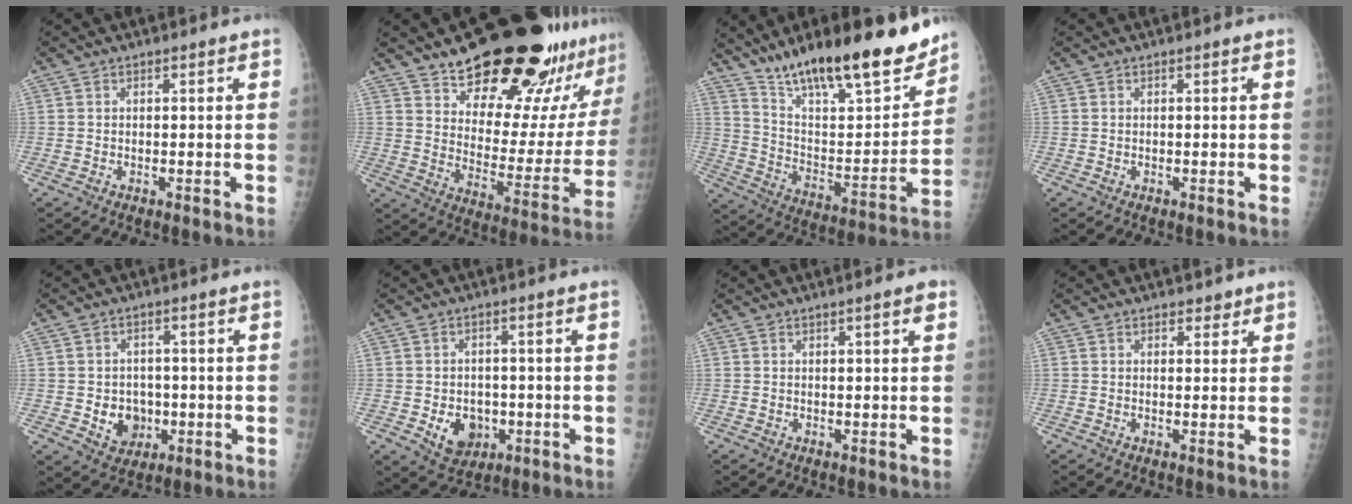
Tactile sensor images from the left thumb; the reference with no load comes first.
{"total": 28.0, "force": [20.8, 9.1, 16.4], "torque": [-0.202, -0.110, 0.299]}
{"total": 25.4, "force": [19.2, 6.5, 15.4], "torque": [-0.205, -0.086, 0.317]}
{"total": 0.0}
{"total": 6.6, "force": [-0.9, 5.7, 3.1], "torque": [-0.015, 0.005, -0.003]}
{"total": 6.9, "force": [-1.5, 5.6, 3.8], "torque": [-0.029, 0.002, -0.011]}
{"total": 1.9, "force": [1.1, 0.1, 1.5], "torque": [-0.023, -0.003, 0.015]}
{"total": 2.1, "force": [1.6, 1.2, 0.6], "torque": [0.008, -0.009, 0.019]}